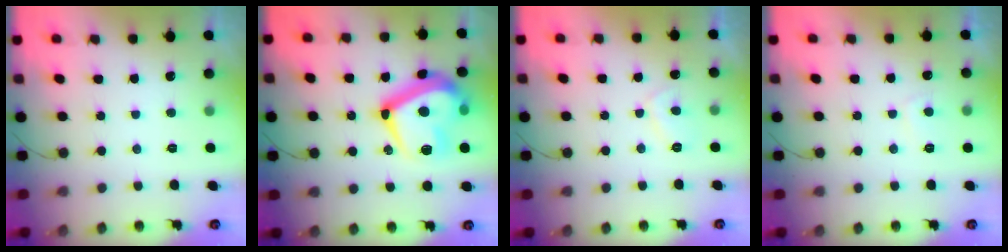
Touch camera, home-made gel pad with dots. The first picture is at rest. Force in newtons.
{"total": 20.8, "press": 20.8, "slide": 0.9}
{"total": 2.7, "press": 2.6, "slide": 0.4}
{"total": 2.1, "press": 2.0, "slide": 0.6}